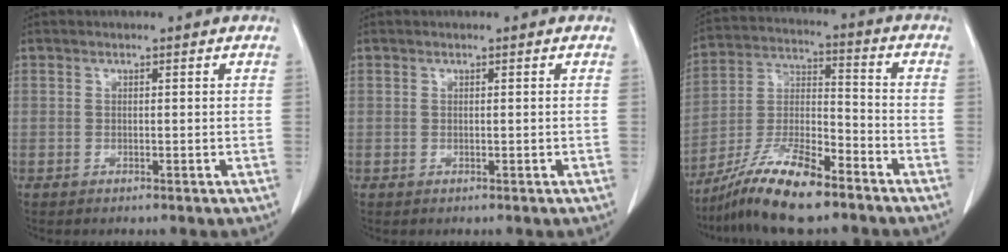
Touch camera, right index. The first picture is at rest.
{"total": 0.0}
{"total": 13.1, "force": [-9.9, 2.3, 8.2], "torque": [-0.163, -0.007, -0.182]}